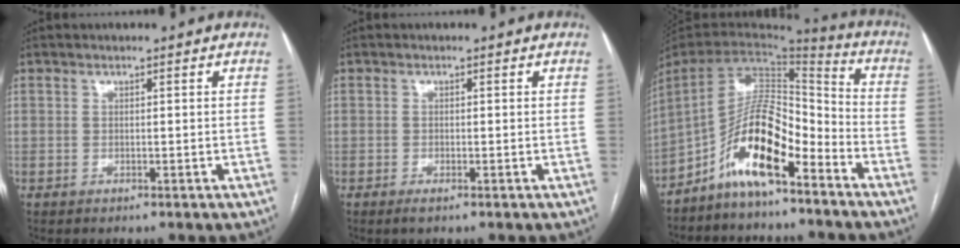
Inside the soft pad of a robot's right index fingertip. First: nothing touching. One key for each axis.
{"total": 1.2, "fx": -0.8, "fy": 0.2, "fz": 0.8, "tx": -0.014, "ty": -0.002, "tz": -0.011}
{"total": 13.2, "fx": -7.8, "fy": 3.5, "fz": 10.1, "tx": -0.187, "ty": 0.023, "tz": -0.140}